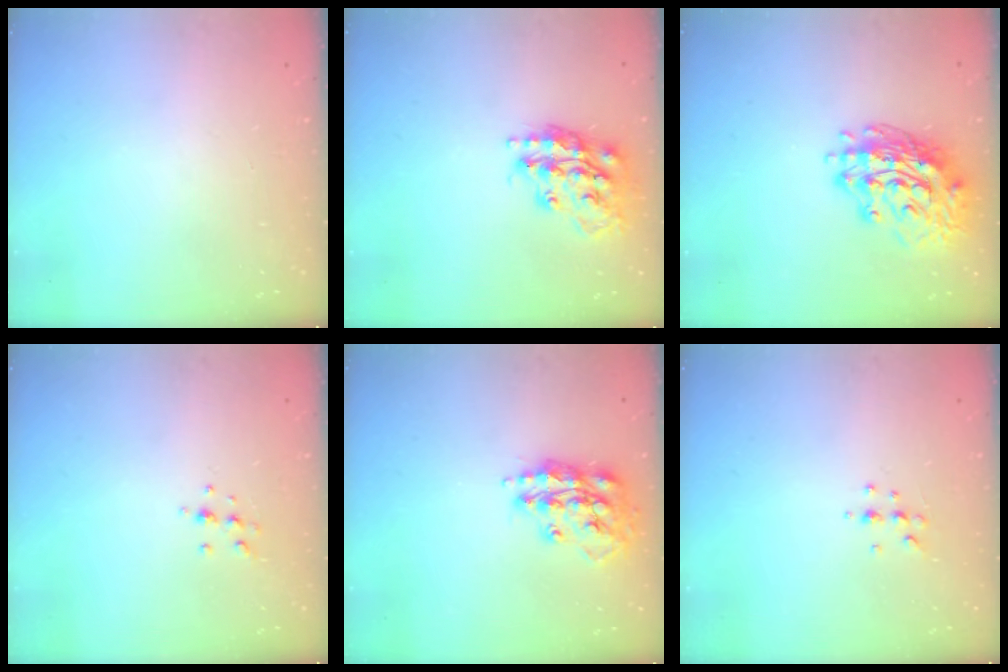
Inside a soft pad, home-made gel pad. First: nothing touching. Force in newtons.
{"total": 18.1, "press": 18.0, "slide": 1.4}
{"total": 16.1, "press": 16.0, "slide": 1.7}
{"total": 5.5, "press": 5.3, "slide": 1.5}
{"total": 17.4, "press": 17.4, "slide": 1.4}
{"total": 5.1, "press": 4.9, "slide": 1.4}